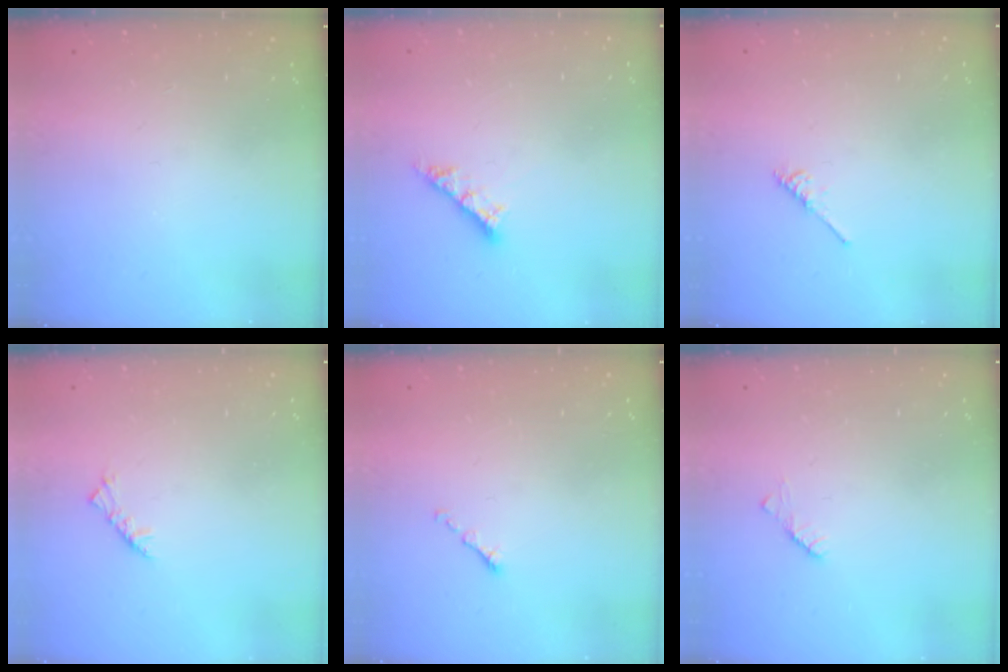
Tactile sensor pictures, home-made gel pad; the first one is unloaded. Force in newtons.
{"total": 5.0, "press": 5.0, "slide": 0.3}
{"total": 2.1, "press": 2.1, "slide": 0.4}
{"total": 2.5, "press": 2.4, "slide": 0.7}
{"total": 0.6, "press": 0.5, "slide": 0.2}
{"total": 2.2, "press": 2.2, "slide": 0.3}